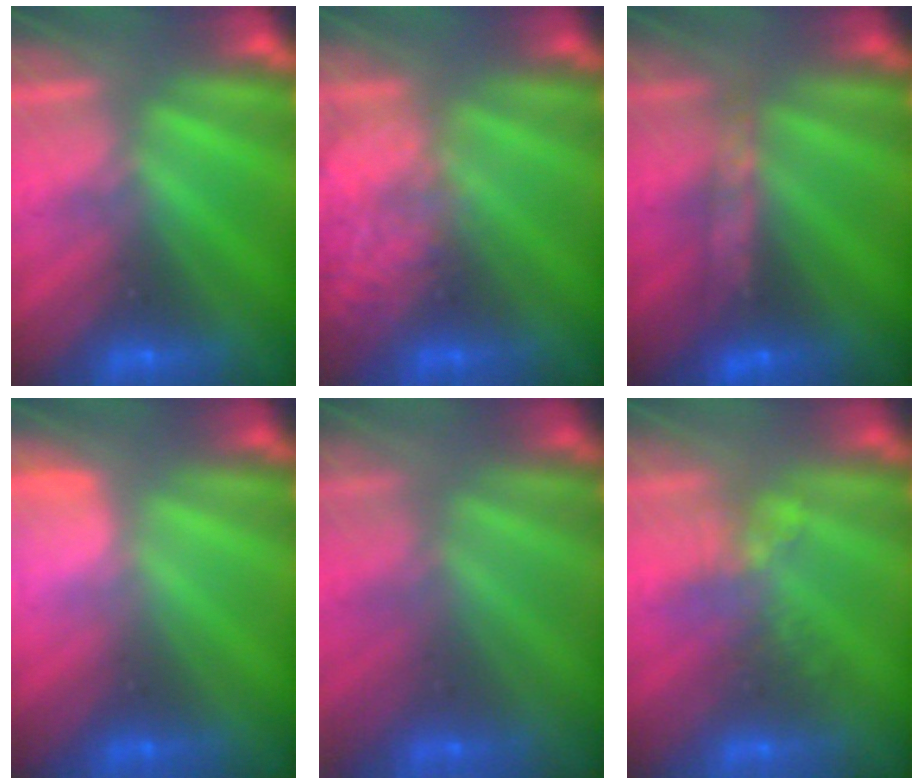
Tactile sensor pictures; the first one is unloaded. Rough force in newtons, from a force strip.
{"total": 2.1}
{"total": 7.6}
{"total": 2.8}
{"total": 1.4}
{"total": 2.6}